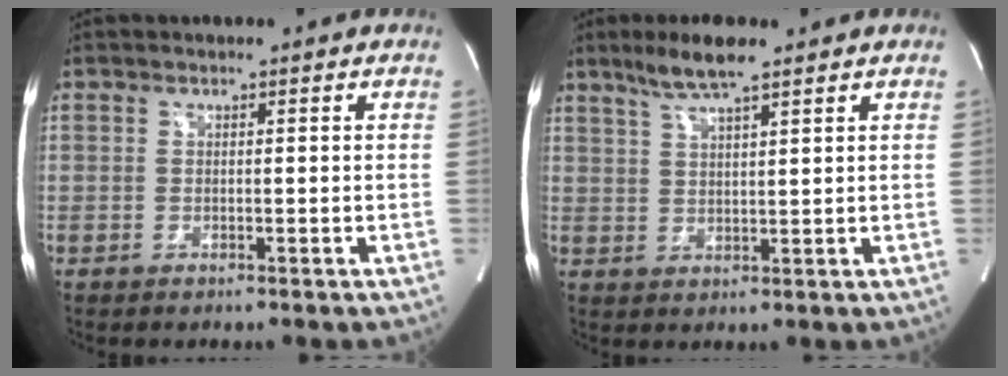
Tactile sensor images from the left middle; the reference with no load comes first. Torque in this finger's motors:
{"motor_torque": [0.46, -0.35, -0.02, 0.03]}